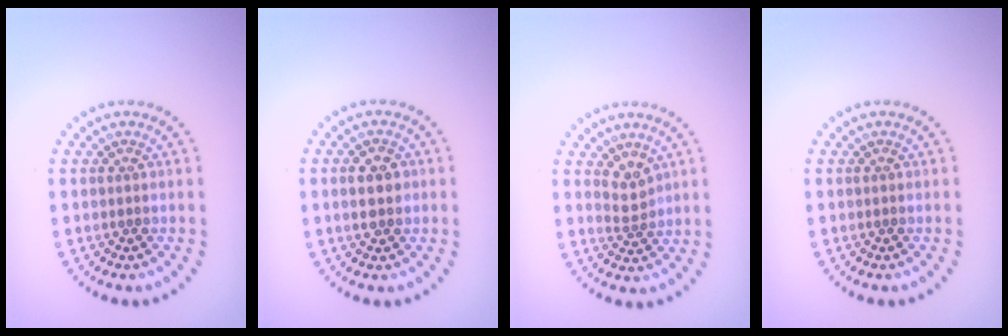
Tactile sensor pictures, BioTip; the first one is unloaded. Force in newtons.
{"total": 2.2, "press": 2.2, "slide": 0.2}
{"total": 2.0, "press": 1.5, "slide": 1.3}
{"total": 0.0}